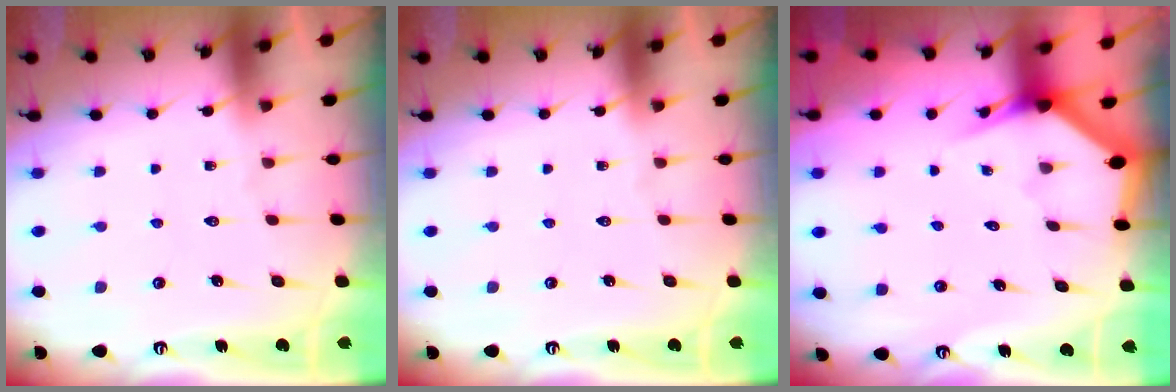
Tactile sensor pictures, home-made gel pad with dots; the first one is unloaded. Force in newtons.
{"total": 0.0}
{"total": 2.7, "press": 2.7, "slide": 0.1}